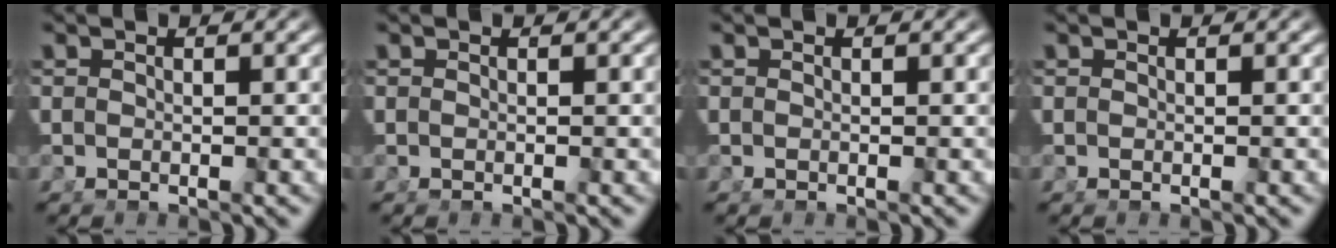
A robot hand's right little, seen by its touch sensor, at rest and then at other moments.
{"total": 0.0}
{"total": 0.0}
{"total": 0.0}